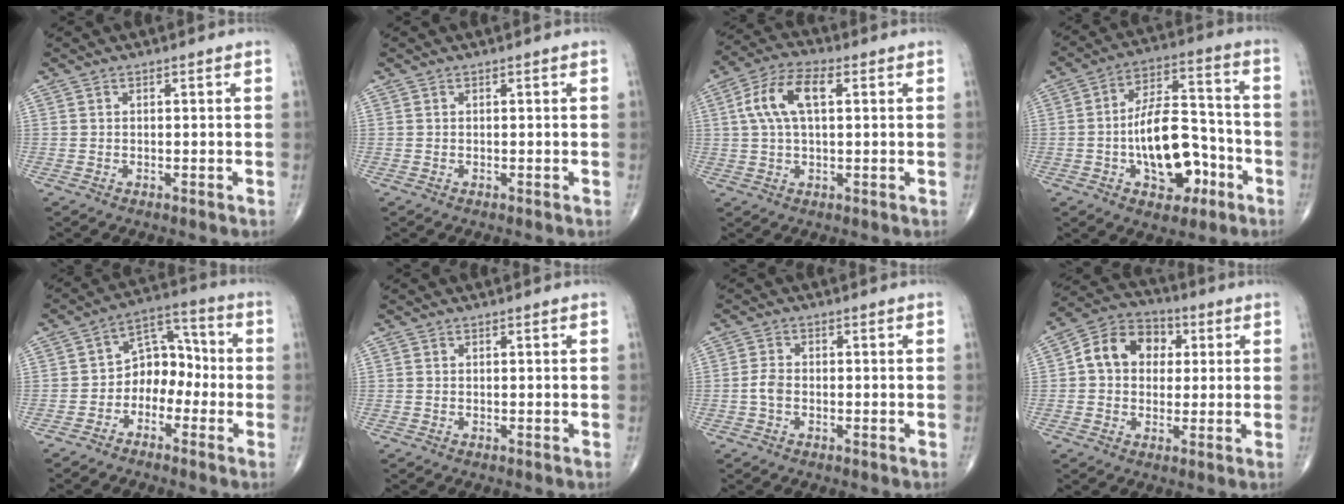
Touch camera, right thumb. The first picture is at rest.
{"total": 0.0}
{"total": 9.7, "force": [2.2, 4.6, 8.2], "torque": [-0.169, 0.023, 0.037]}
{"total": 15.8, "force": [-4.8, 8.8, 12.2], "torque": [-0.165, 0.049, -0.075]}
{"total": 8.7, "force": [-2.4, 6.4, 5.3], "torque": [-0.049, 0.049, -0.057]}
{"total": 0.0}
{"total": 2.4, "force": [-0.7, 1.5, 1.7], "torque": [-0.036, 0.008, -0.018]}
{"total": 11.3, "force": [2.0, 8.9, 6.6], "torque": [-0.080, 0.021, 0.020]}